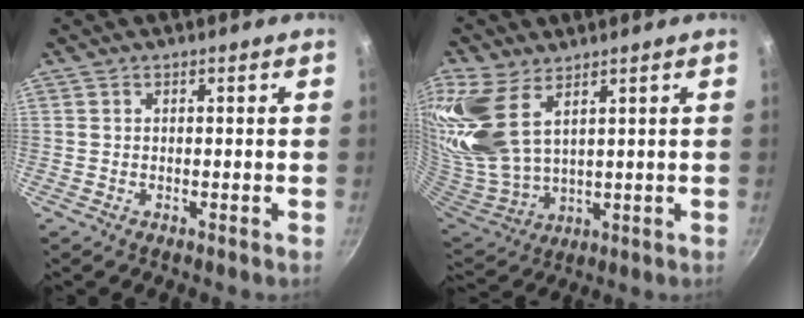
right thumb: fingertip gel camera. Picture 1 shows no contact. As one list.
[{"total": 17.3, "force": [8.9, 9.1, 11.7], "torque": [-0.260, -0.035, 0.194]}]